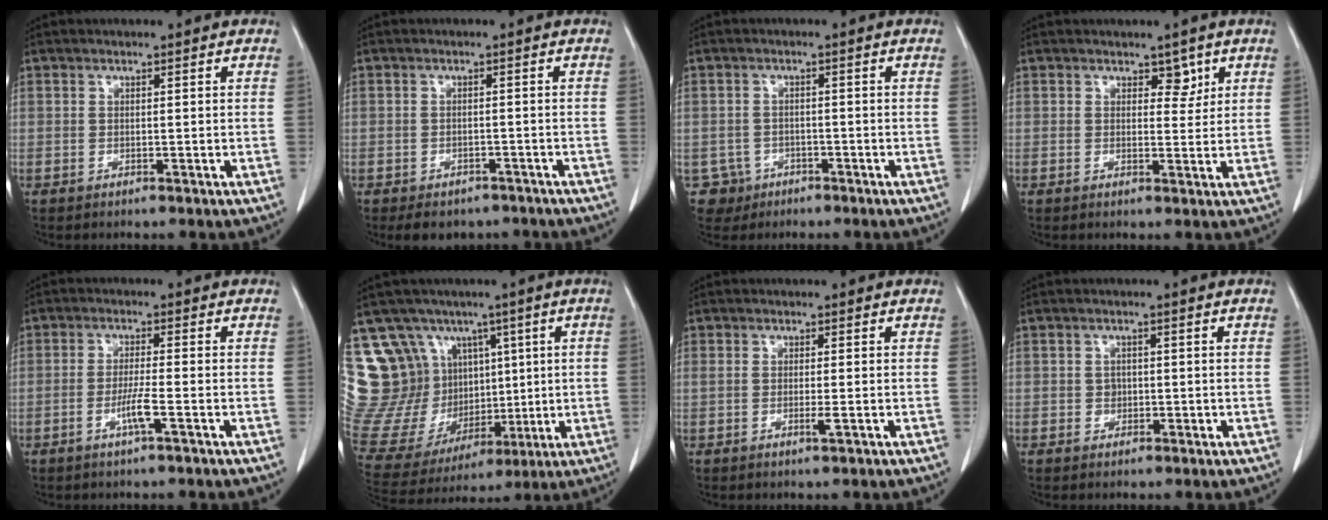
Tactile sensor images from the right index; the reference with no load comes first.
{"total": 6.2, "force": [-4.9, 3.5, 1.5], "torque": [-0.009, 0.007, -0.061]}
{"total": 3.9, "force": [-1.8, 3.5, -0.4], "torque": [0.008, 0.011, -0.030]}
{"total": 2.5, "force": [1.5, 1.5, 1.3], "torque": [-0.008, -0.002, 0.021]}
{"total": 3.6, "force": [-1.4, -0.2, 3.3], "torque": [-0.065, -0.005, -0.030]}
{"total": 23.6, "force": [9.1, 19.1, 10.5], "torque": [-0.254, 0.071, 0.200]}
{"total": 1.5, "force": [-0.3, 0.0, 1.5], "torque": [-0.025, -0.004, -0.005]}
{"total": 1.6, "force": [-0.1, 1.5, 0.6], "torque": [-0.009, 0.003, 0.002]}